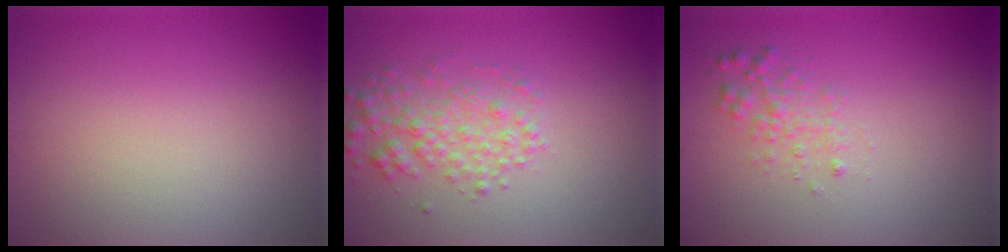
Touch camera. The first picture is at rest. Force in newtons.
{"total": 2.9, "press": 2.9, "slide": 0.1}
{"total": 1.7, "press": 1.7, "slide": 0.0}